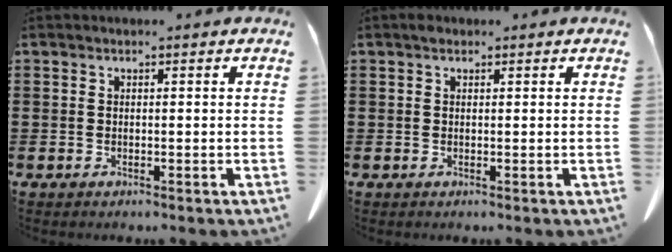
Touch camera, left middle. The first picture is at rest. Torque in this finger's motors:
{"motor_torque": [0.02, -0.02, 0.00, 0.00]}